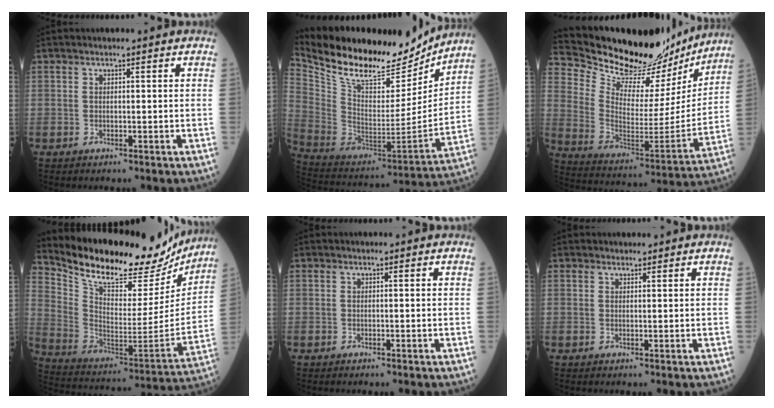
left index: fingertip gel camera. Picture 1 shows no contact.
{"total": 24.4, "force": [20.6, 6.9, 11.1], "torque": [-0.210, -0.019, 0.334]}
{"total": 24.9, "force": [22.5, 6.8, 8.1], "torque": [-0.137, -0.041, 0.328]}
{"total": 24.9, "force": [21.6, 7.6, 9.7], "torque": [-0.171, -0.030, 0.321]}
{"total": 0.0}
{"total": 0.7, "force": [0.6, 0.3, -0.1], "torque": [-0.001, -0.004, 0.006]}